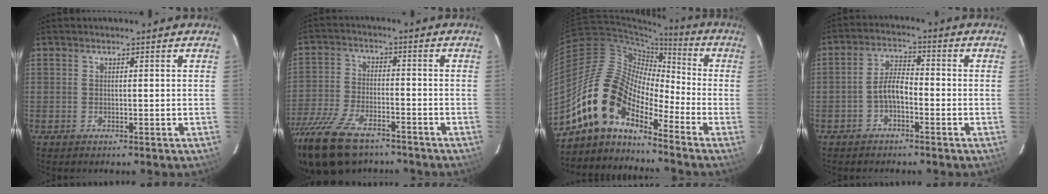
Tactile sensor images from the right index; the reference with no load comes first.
{"total": 16.9, "force": [-12.6, 7.0, 8.8], "torque": [-0.204, -0.034, -0.228]}
{"total": 14.1, "force": [-10.1, 5.6, 8.0], "torque": [-0.130, 0.011, -0.210]}
{"total": 4.5, "force": [-2.3, 1.9, 3.4], "torque": [-0.070, 0.015, -0.043]}